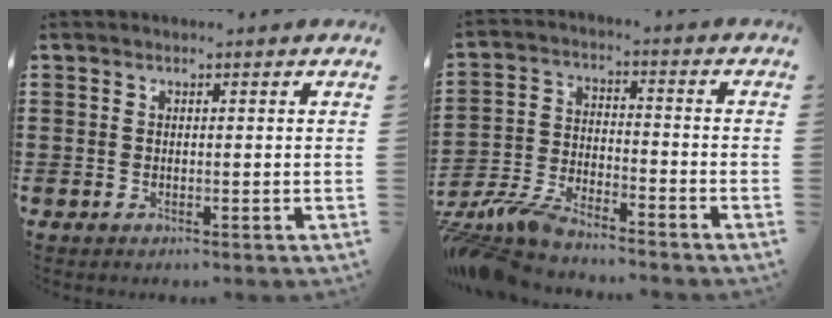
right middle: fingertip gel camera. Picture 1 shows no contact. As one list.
[{"total": 7.4, "force": [-7.1, 0.8, 1.8], "torque": [-0.056, 0.000, -0.145]}]